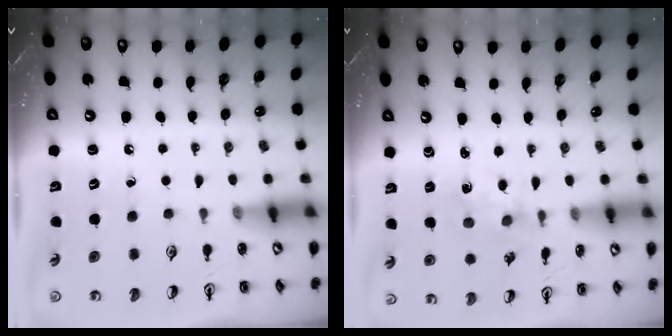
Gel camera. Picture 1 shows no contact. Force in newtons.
{"total": 1.9, "press": 1.8, "slide": 0.5}